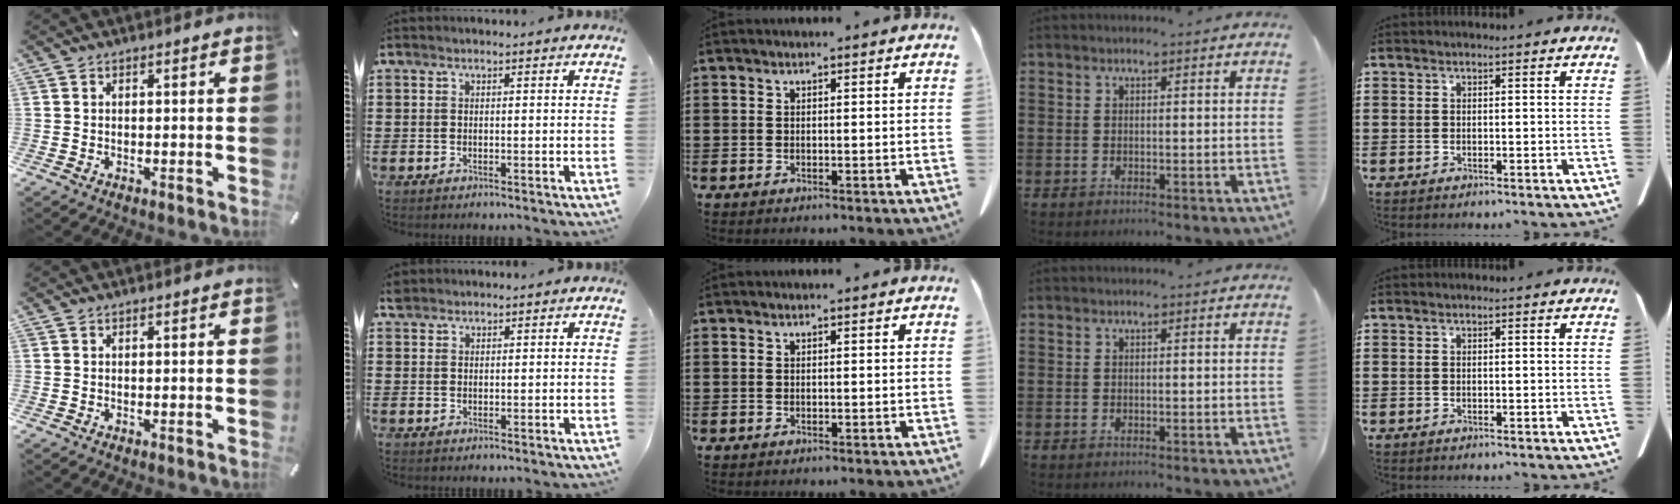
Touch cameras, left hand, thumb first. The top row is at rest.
{"index": {"total": 1.6, "force": [1.4, 0.7, 0.3], "torque": [-0.010, 0.004, 0.028]}}